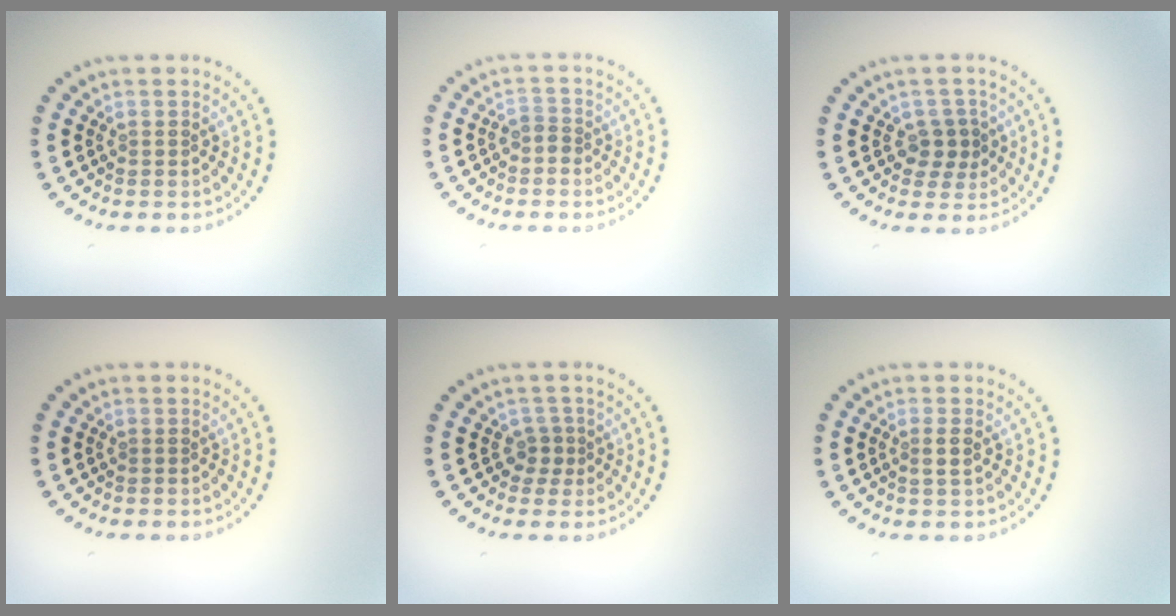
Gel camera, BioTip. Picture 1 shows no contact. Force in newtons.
{"total": 1.1, "press": 0.8, "slide": 0.7}
{"total": 2.2, "press": 2.0, "slide": 0.9}
{"total": 0.0}
{"total": 1.4, "press": 1.0, "slide": 0.9}
{"total": 1.0, "press": 0.9, "slide": 0.6}